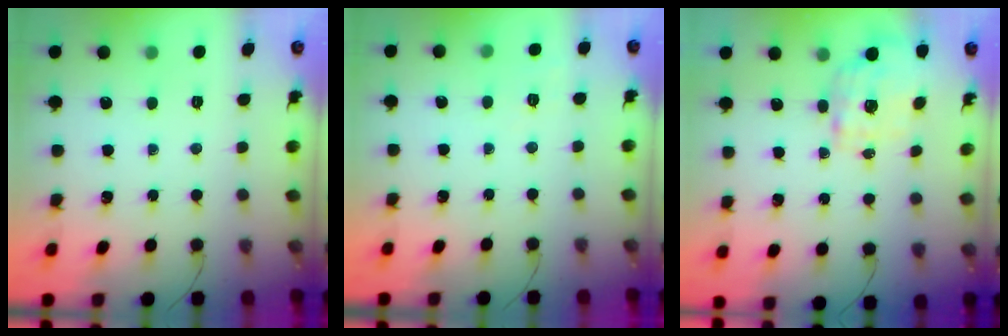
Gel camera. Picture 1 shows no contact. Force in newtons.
{"total": 2.8, "press": 2.4, "slide": 1.5}
{"total": 2.0, "press": 1.8, "slide": 1.0}